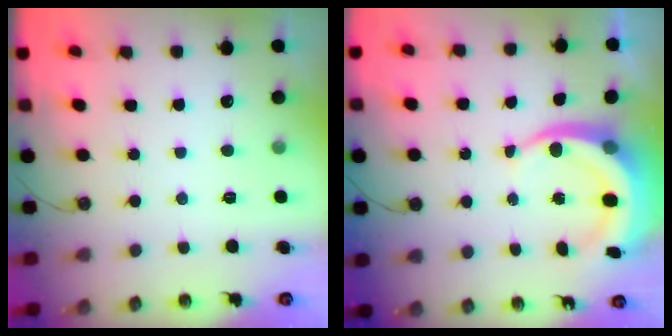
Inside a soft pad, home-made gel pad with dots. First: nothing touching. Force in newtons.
{"total": 8.8, "press": 8.6, "slide": 1.6}